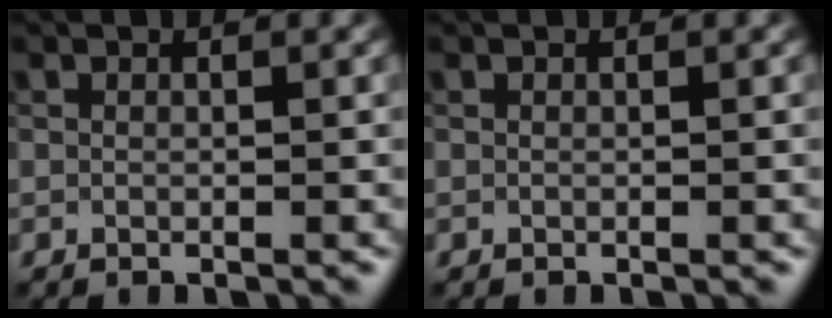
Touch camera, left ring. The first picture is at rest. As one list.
[{"total": 0.0}]